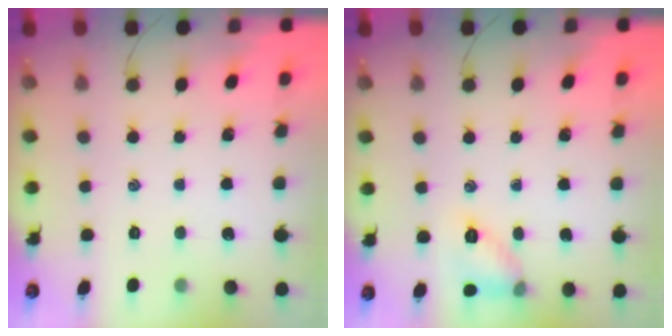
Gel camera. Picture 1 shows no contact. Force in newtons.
{"total": 8.8, "press": 8.7, "slide": 1.3}